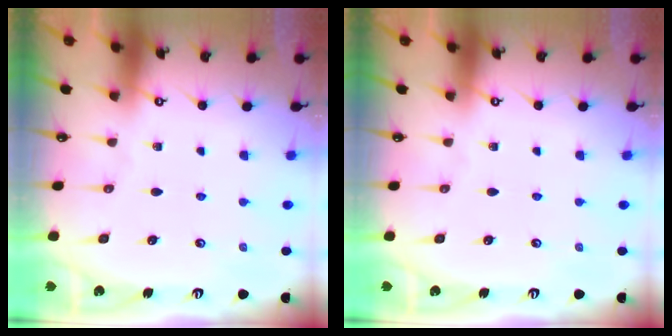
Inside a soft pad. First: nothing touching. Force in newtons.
{"total": 0.0}